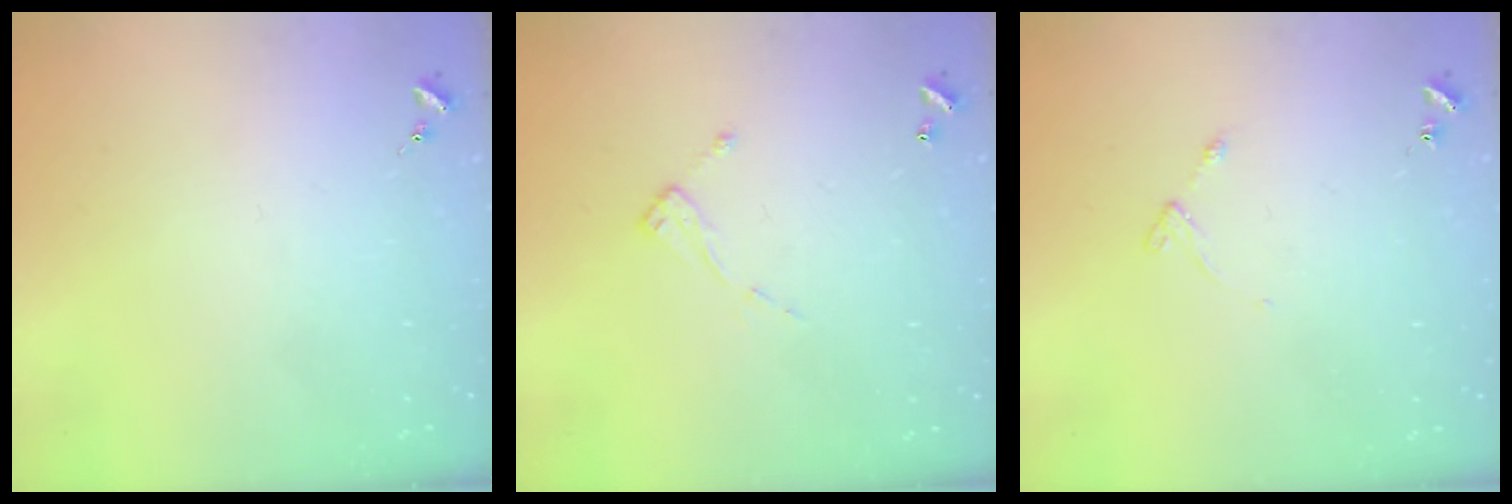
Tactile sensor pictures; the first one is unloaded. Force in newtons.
{"total": 6.9, "press": 6.9, "slide": 0.4}
{"total": 4.3, "press": 4.2, "slide": 0.5}